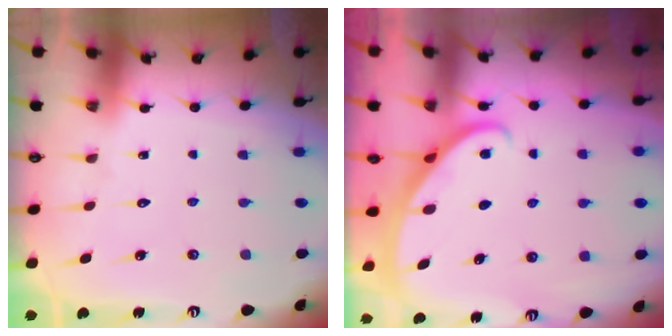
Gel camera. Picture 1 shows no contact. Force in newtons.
{"total": 2.7, "press": 2.7, "slide": 0.1}